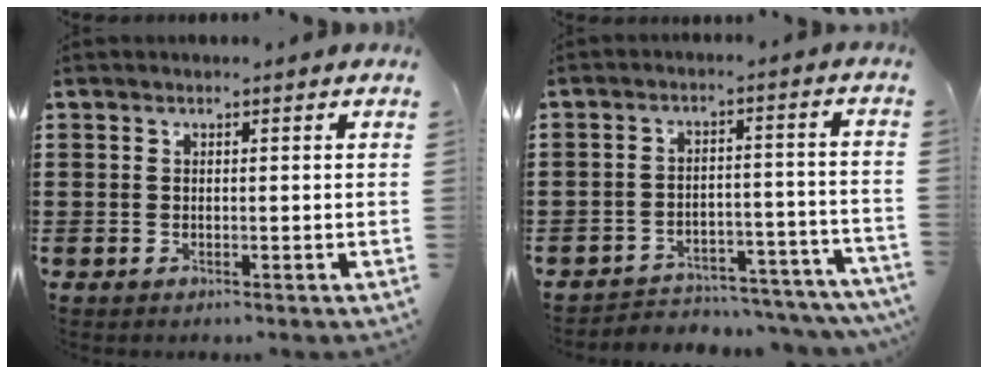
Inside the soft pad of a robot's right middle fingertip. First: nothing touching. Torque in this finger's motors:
{"motor_torque": [1.09, -1.05, 0.16, 0.07]}